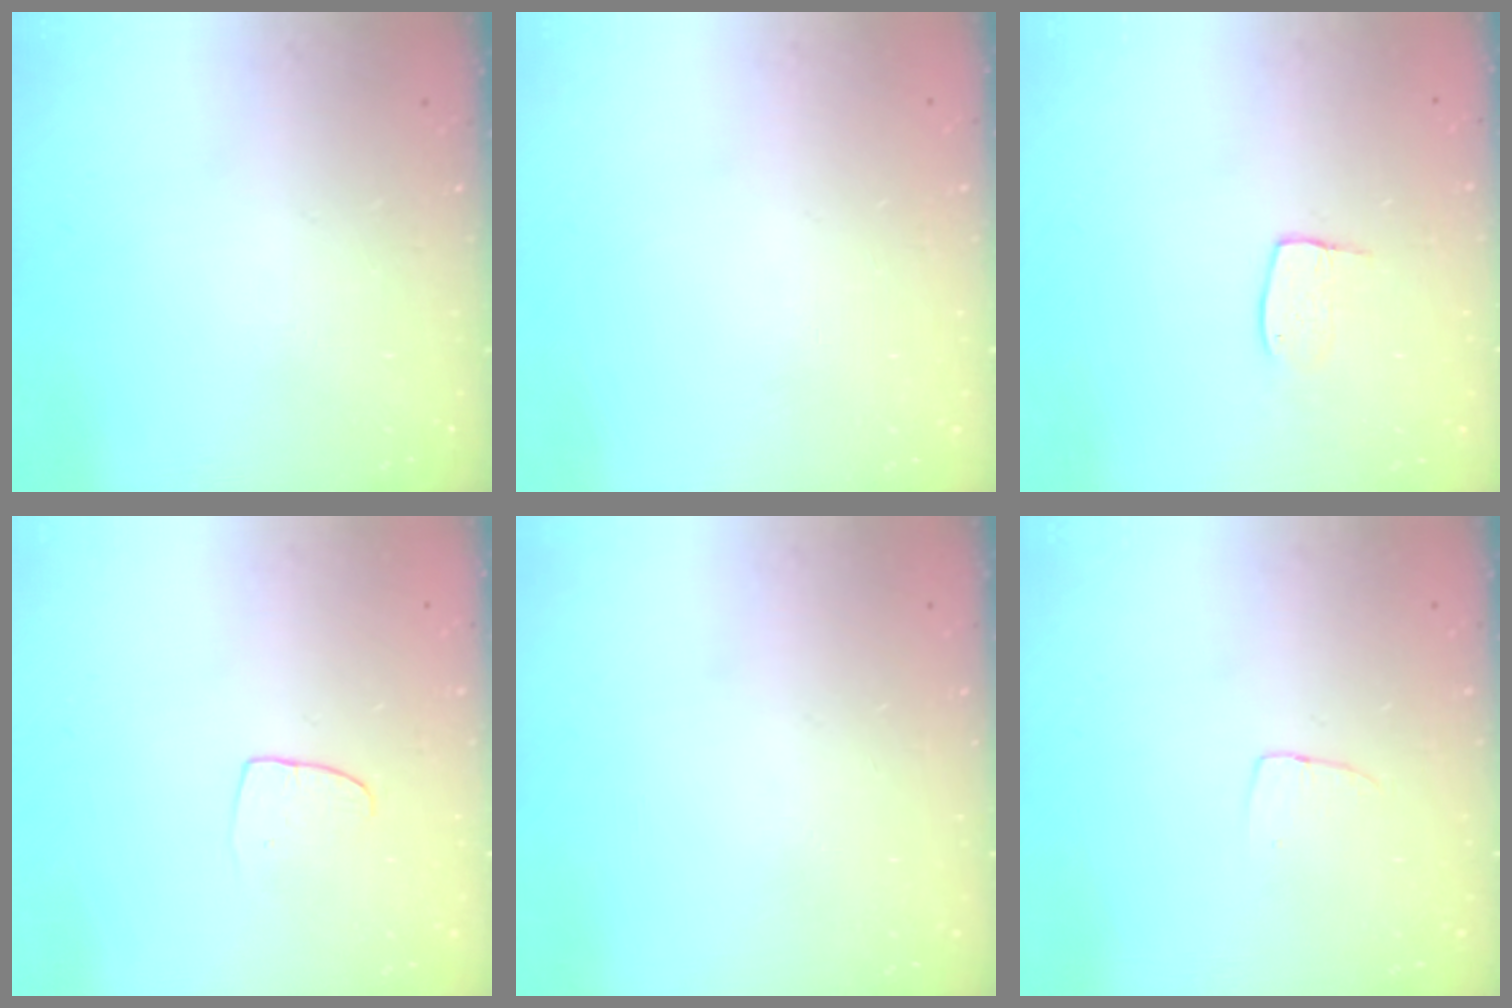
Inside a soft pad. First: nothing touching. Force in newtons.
{"total": 0.0}
{"total": 5.9, "press": 5.9, "slide": 0.4}
{"total": 5.8, "press": 5.7, "slide": 0.4}
{"total": 0.0}
{"total": 2.9, "press": 2.9, "slide": 0.1}